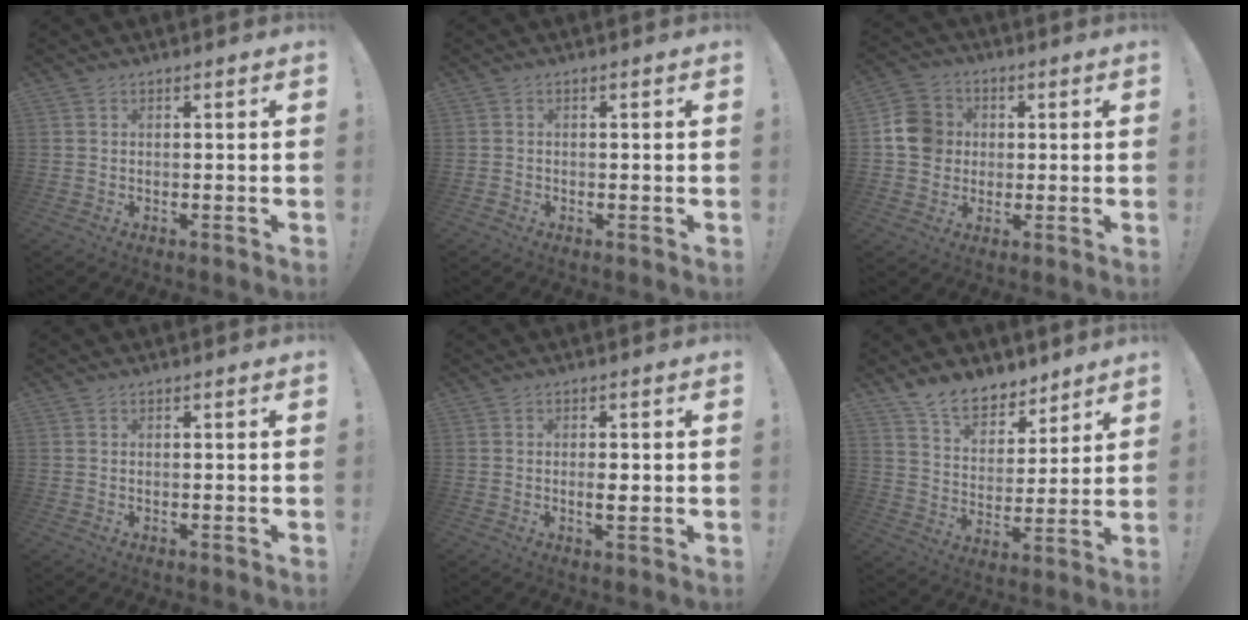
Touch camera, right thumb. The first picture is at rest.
{"total": 1.0, "force": [-0.6, 0.5, 0.5], "torque": [-0.007, 0.003, -0.011]}
{"total": 10.7, "force": [0.9, 9.9, 3.8], "torque": [-0.044, 0.006, 0.023]}
{"total": 0.0}
{"total": 2.9, "force": [-0.3, 0.9, 2.8], "torque": [-0.033, -0.004, -0.008]}
{"total": 11.3, "force": [9.2, 5.6, 3.2], "torque": [-0.065, -0.068, 0.178]}